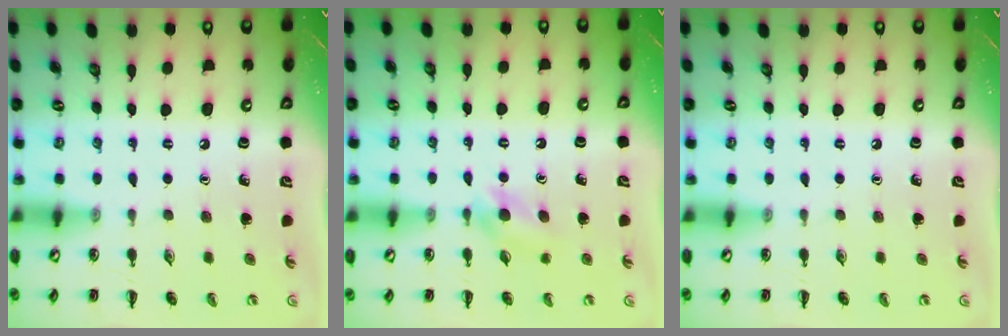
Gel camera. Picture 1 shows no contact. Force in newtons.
{"total": 5.0, "press": 4.6, "slide": 1.7}
{"total": 0.0}